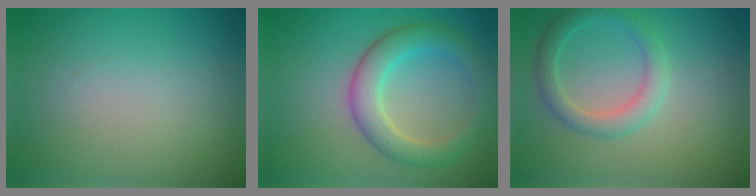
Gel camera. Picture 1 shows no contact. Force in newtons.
{"total": 4.5, "press": 4.5, "slide": 0.1}
{"total": 2.8, "press": 2.8, "slide": 0.0}